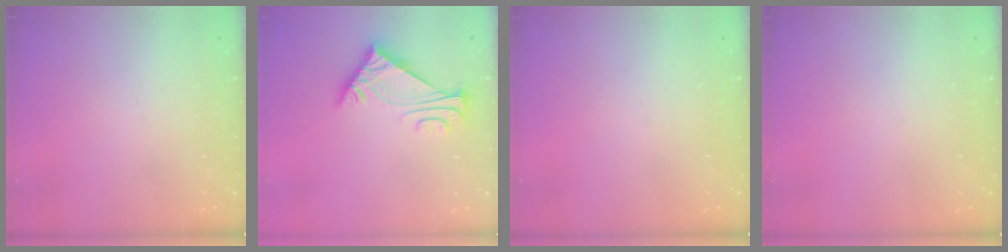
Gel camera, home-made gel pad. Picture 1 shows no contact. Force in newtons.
{"total": 6.2, "press": 6.1, "slide": 1.2}
{"total": 0.0}
{"total": 0.0}